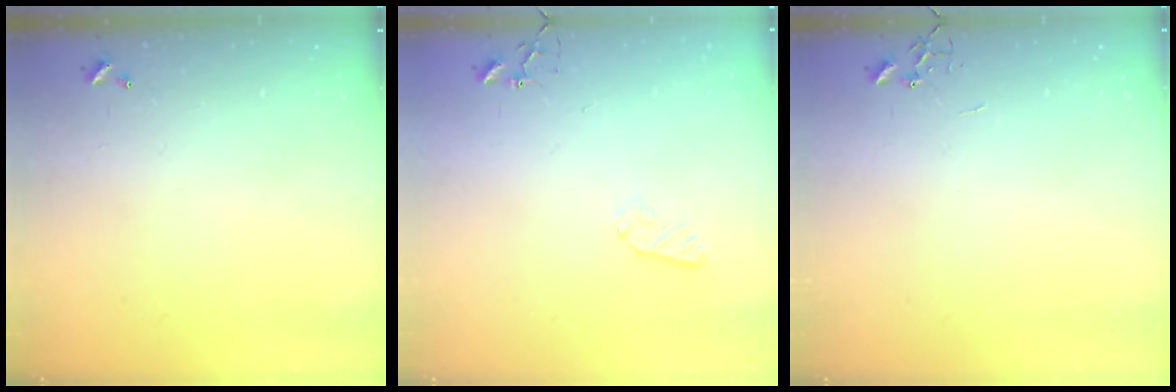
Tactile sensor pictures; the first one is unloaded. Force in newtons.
{"total": 5.3, "press": 5.2, "slide": 0.7}
{"total": 0.0}